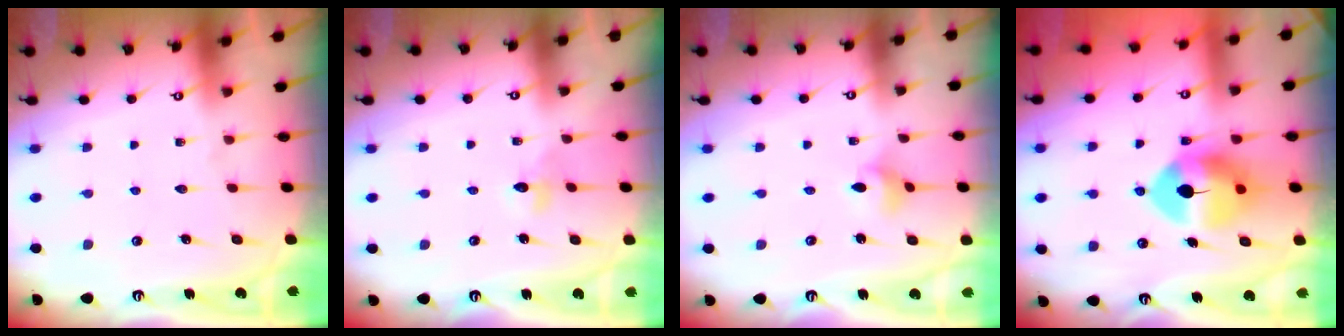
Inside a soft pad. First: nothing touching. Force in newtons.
{"total": 3.8, "press": 3.7, "slide": 0.6}
{"total": 3.0, "press": 2.9, "slide": 0.6}
{"total": 10.4, "press": 10.3, "slide": 1.7}